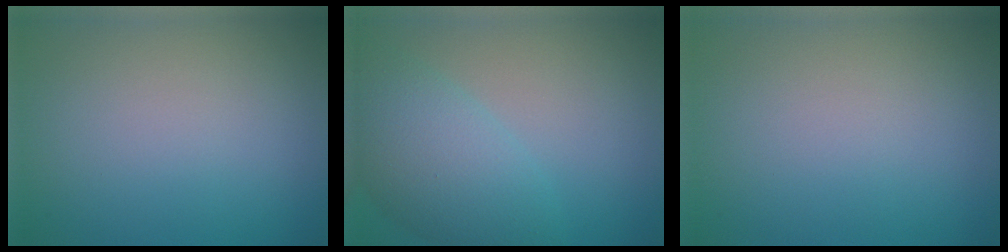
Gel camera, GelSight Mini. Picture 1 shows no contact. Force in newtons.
{"total": 5.8, "press": 5.8, "slide": 0.2}
{"total": 0.0}